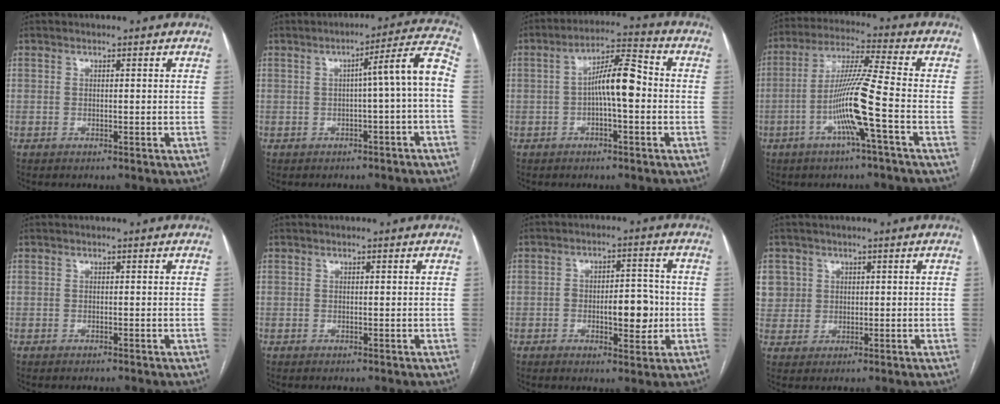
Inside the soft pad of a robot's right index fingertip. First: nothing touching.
{"total": 7.4, "force": [-1.1, -0.5, 7.3], "torque": [-0.093, 0.023, -0.015]}
{"total": 7.9, "force": [-0.6, 1.6, 7.7], "torque": [-0.136, 0.026, -0.013]}
{"total": 11.3, "force": [-3.6, -1.2, 10.7], "torque": [-0.207, -0.001, -0.075]}
{"total": 0.0}
{"total": 0.0}
{"total": 7.5, "force": [-1.2, 3.1, 6.8], "torque": [-0.097, 0.011, -0.014]}
{"total": 6.3, "force": [2.3, 5.8, 0.6], "torque": [-0.011, 0.013, 0.057]}